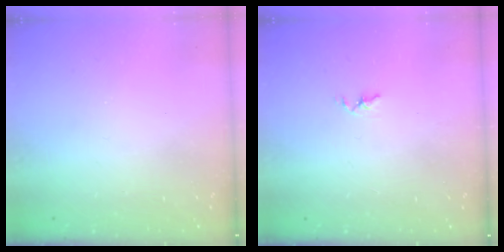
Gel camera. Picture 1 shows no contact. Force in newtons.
{"total": 1.8, "press": 1.7, "slide": 0.3}